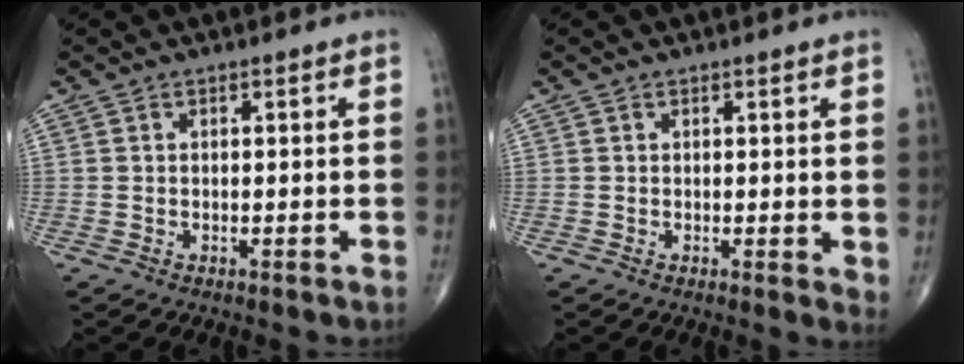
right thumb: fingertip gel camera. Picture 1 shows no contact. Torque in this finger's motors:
{"motor_torque": [-0.38, -0.07, -0.20, -0.15, -0.02]}